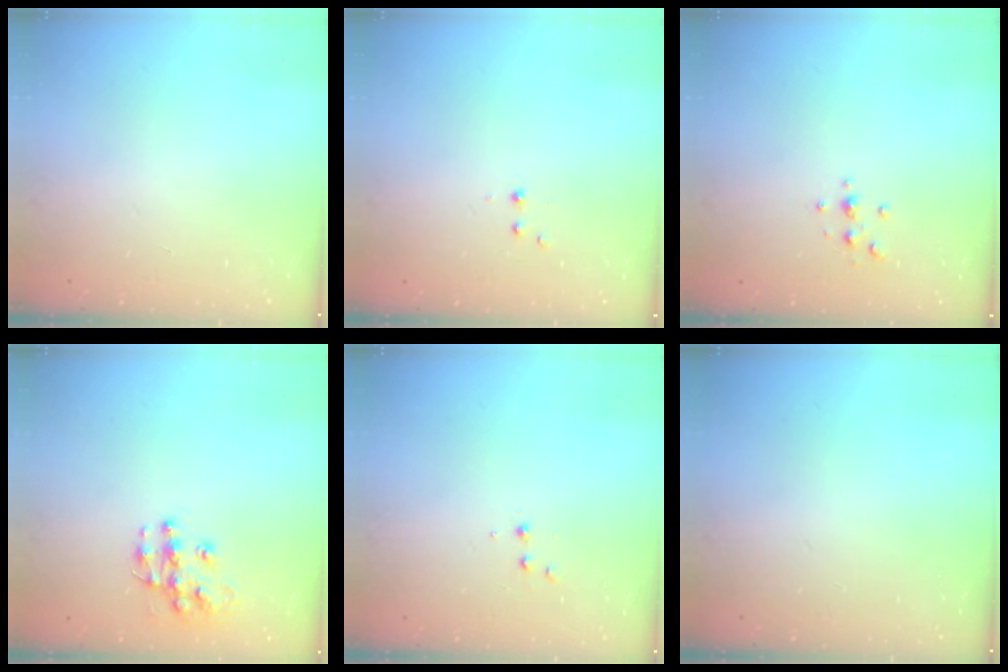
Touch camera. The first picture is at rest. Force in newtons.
{"total": 2.2, "press": 1.9, "slide": 1.0}
{"total": 2.3, "press": 2.3, "slide": 0.2}
{"total": 10.0, "press": 10.0, "slide": 0.6}
{"total": 3.2, "press": 3.1, "slide": 1.0}
{"total": 0.0}